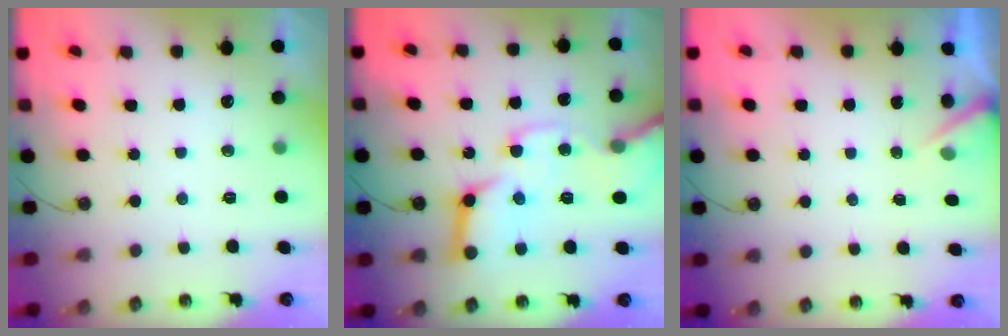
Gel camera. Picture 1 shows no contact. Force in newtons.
{"total": 20.4, "press": 20.2, "slide": 2.7}
{"total": 2.9, "press": 2.9, "slide": 0.2}